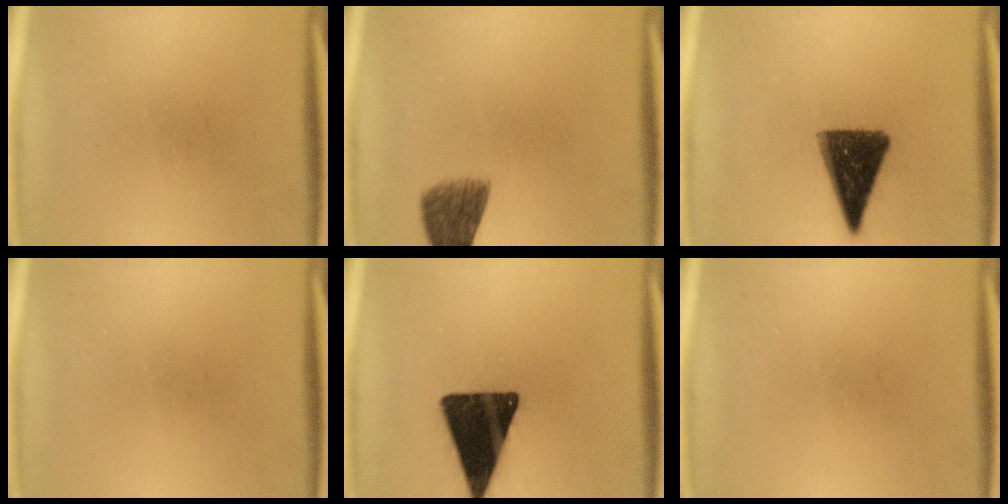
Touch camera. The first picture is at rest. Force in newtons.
{"total": 5.9}
{"total": 12.5}
{"total": 0.0}
{"total": 17.7}
{"total": 0.0}